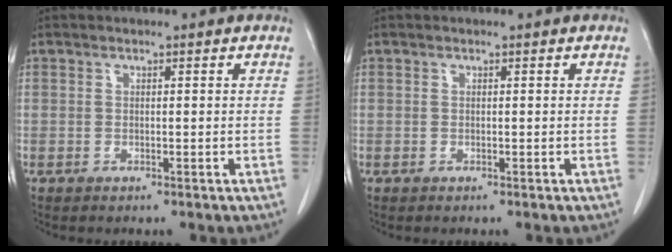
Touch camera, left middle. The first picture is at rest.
{"total": 0.0}